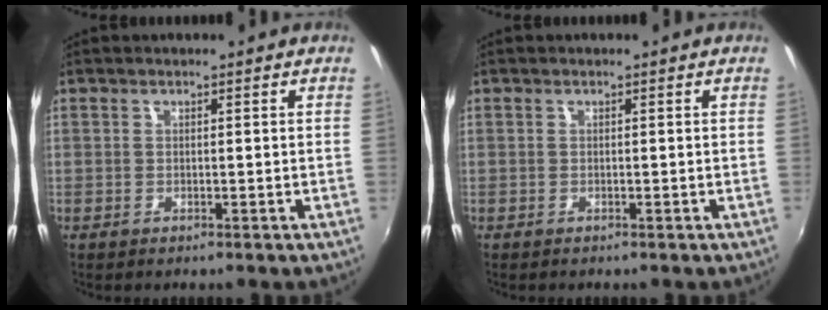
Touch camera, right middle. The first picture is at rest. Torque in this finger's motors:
{"motor_torque": [-0.53, -0.01, 0.02, 0.00]}